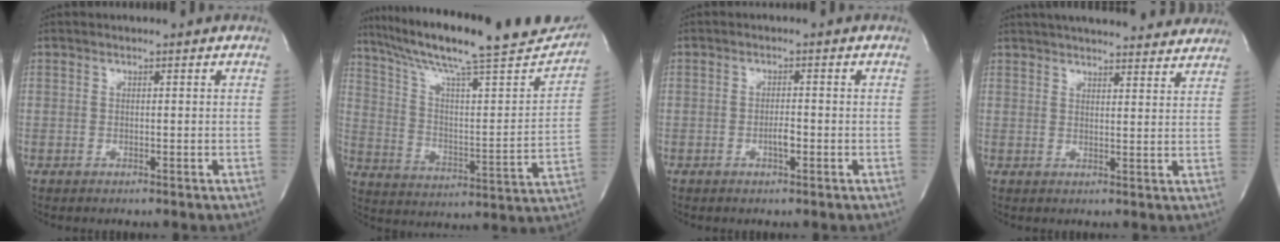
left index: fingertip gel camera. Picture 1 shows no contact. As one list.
[{"total": 27.9, "force": [23.7, 2.7, 14.4], "torque": [-0.234, -0.029, 0.335]}, {"total": 1.8, "force": [-0.7, 0.4, 1.6], "torque": [-0.030, 0.000, -0.012]}, {"total": 21.2, "force": [19.2, 3.7, 8.1], "torque": [-0.125, 0.023, 0.246]}]